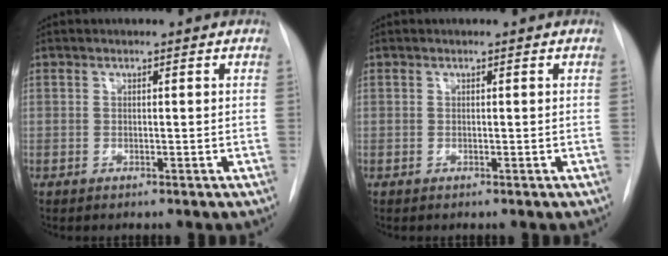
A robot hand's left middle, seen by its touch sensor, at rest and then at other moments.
{"total": 0.0}